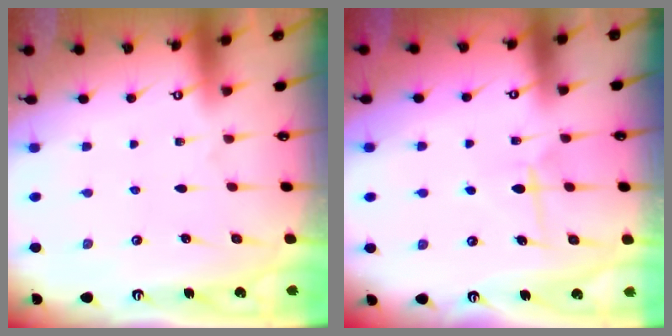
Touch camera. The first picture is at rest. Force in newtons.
{"total": 7.5, "press": 7.4, "slide": 0.7}